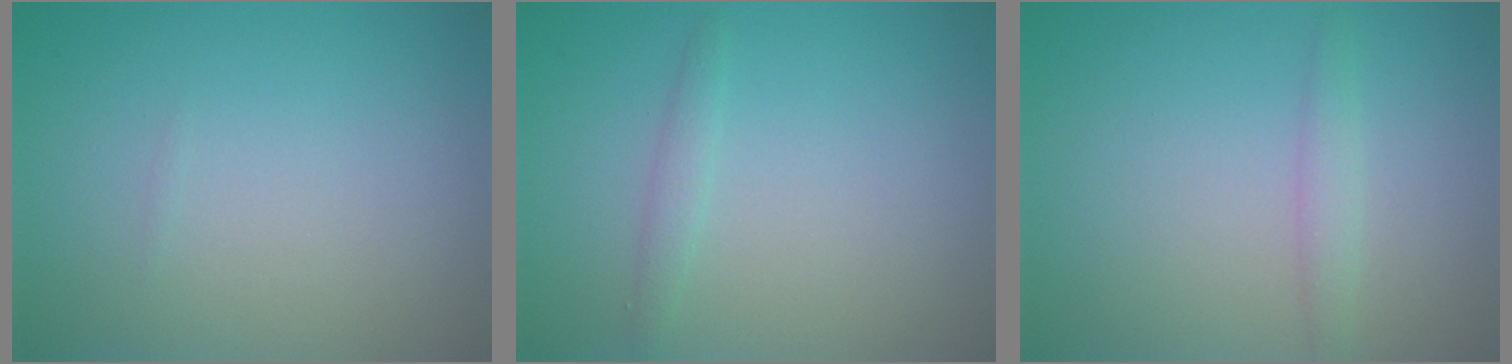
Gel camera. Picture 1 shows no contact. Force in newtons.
{"total": 1.1, "press": 1.1, "slide": 0.0}
{"total": 1.3, "press": 1.3, "slide": 0.1}